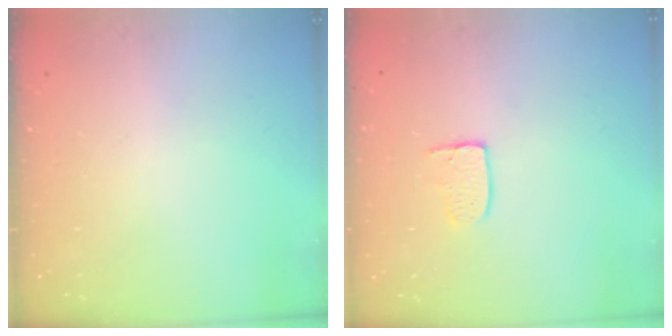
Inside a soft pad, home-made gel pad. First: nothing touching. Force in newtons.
{"total": 3.3, "press": 3.3, "slide": 0.1}